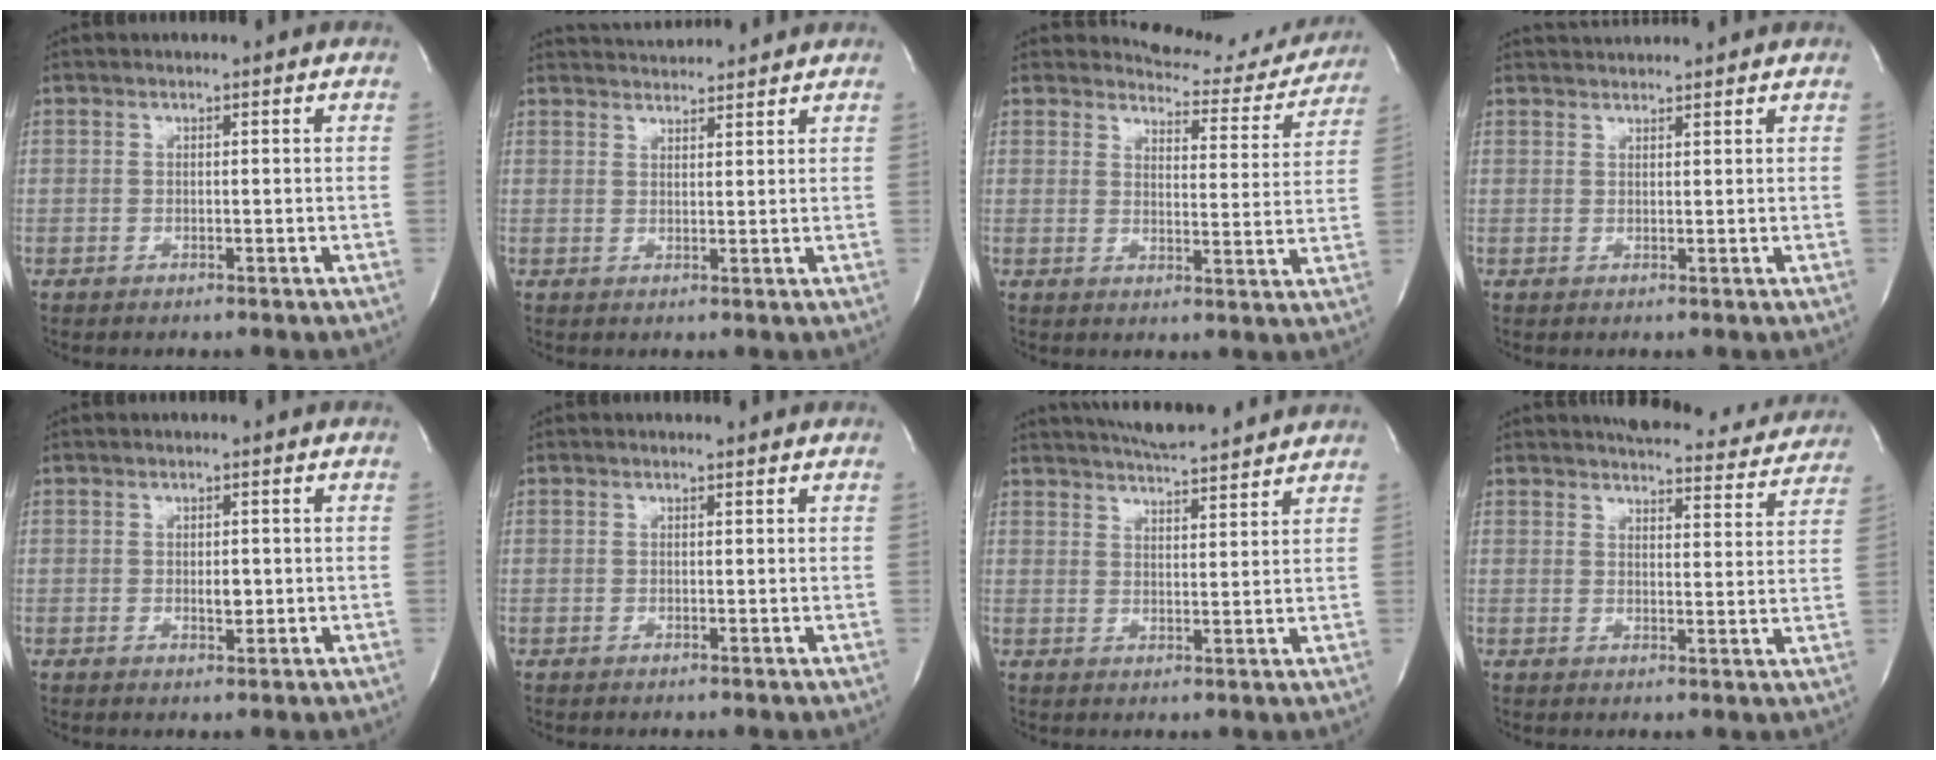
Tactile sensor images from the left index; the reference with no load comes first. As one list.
[{"total": 5.8, "force": [5.7, 0.4, 1.0], "torque": [-0.023, 0.023, 0.085]}, {"total": 10.4, "force": [10.1, 2.6, 0.1], "torque": [0.012, -0.032, 0.106]}, {"total": 3.1, "force": [3.1, -0.1, 0.2], "torque": [-0.008, 0.021, 0.054]}, {"total": 1.4, "force": [0.0, 0.7, 1.2], "torque": [-0.019, -0.003, 0.002]}, {"total": 0.5, "force": [0.5, 0.1, 0.0], "torque": [-0.009, 0.000, 0.006]}, {"total": 10.8, "force": [10.0, 1.0, 4.0], "torque": [-0.072, 0.009, 0.141]}, {"total": 16.6, "force": [15.5, 3.8, 4.6], "torque": [-0.043, -0.022, 0.174]}]